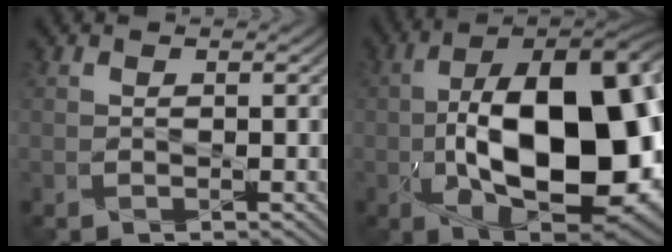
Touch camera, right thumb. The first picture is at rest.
{"total": 20.8, "force": [-2.6, 10.4, 17.8], "torque": [-0.291, -0.012, -0.047]}